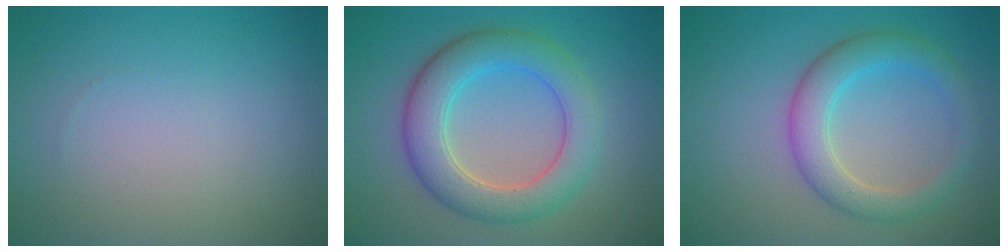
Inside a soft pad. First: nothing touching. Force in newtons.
{"total": 6.3, "press": 6.2, "slide": 0.6}
{"total": 4.3, "press": 4.3, "slide": 0.2}